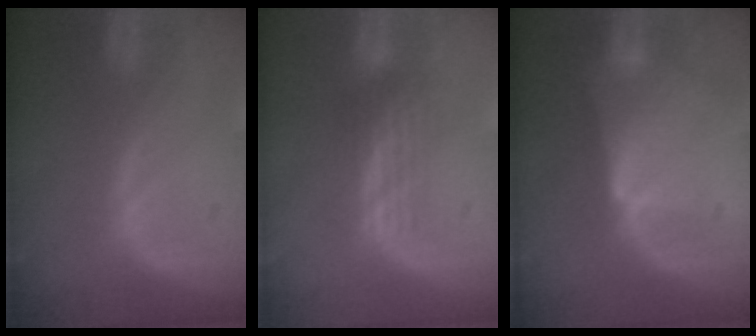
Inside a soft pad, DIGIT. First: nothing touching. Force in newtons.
{"total": 3.6, "press": 2.9, "slide": 2.2}
{"total": 6.0, "press": 5.8, "slide": 1.7}